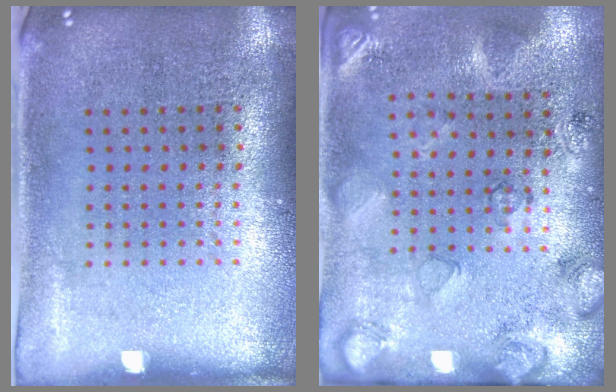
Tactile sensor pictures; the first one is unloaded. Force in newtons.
{"total": 2.6, "press": 1.8, "slide": 1.9}